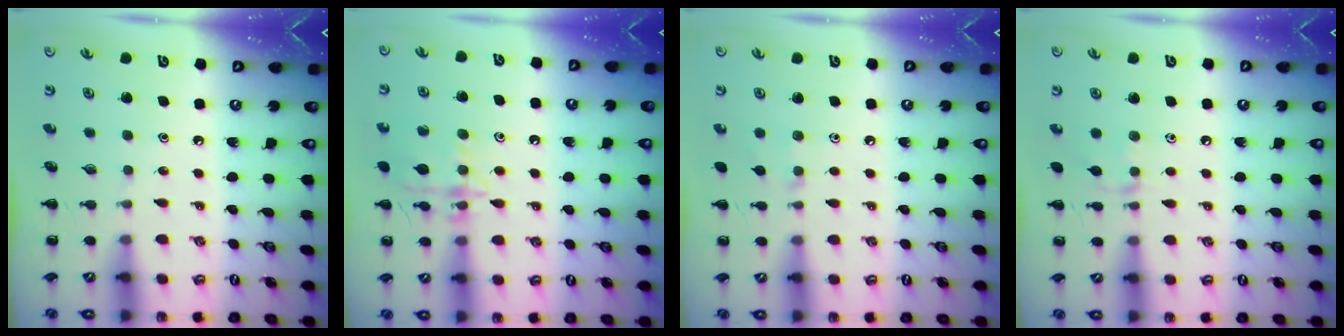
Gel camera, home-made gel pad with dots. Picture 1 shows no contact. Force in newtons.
{"total": 13.1, "press": 13.1, "slide": 0.6}
{"total": 4.4, "press": 4.1, "slide": 1.5}
{"total": 4.9, "press": 4.7, "slide": 1.3}